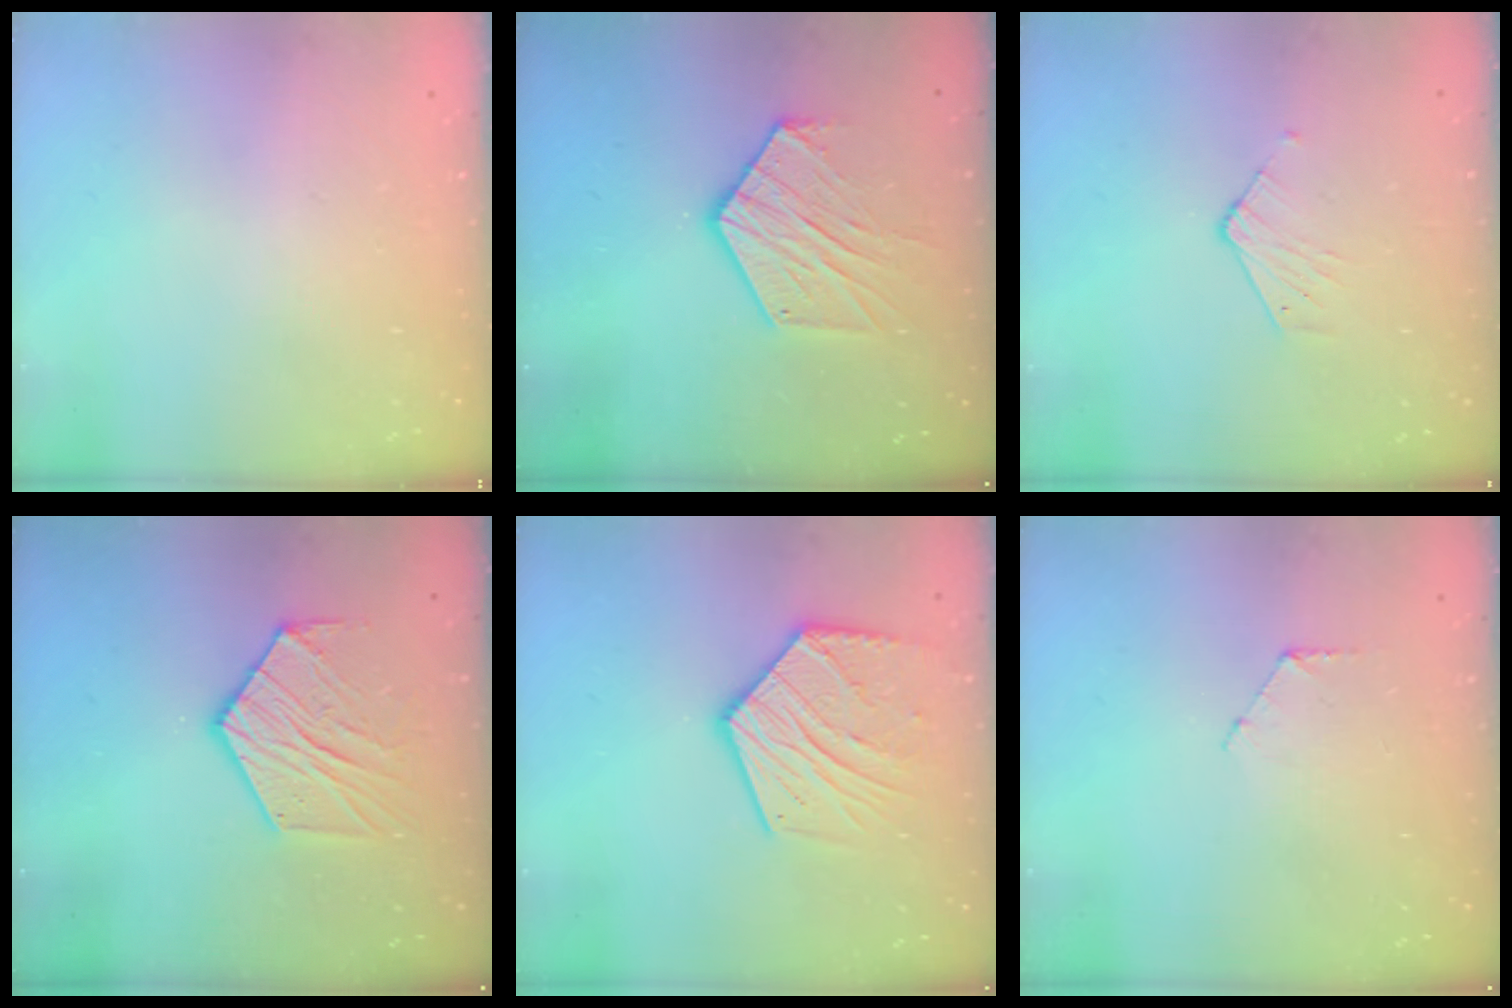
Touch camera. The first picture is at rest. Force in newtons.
{"total": 12.6, "press": 12.6, "slide": 0.7}
{"total": 3.6, "press": 3.6, "slide": 0.4}
{"total": 11.9, "press": 11.8, "slide": 0.7}
{"total": 16.9, "press": 16.9, "slide": 1.2}
{"total": 4.6, "press": 4.6, "slide": 0.4}